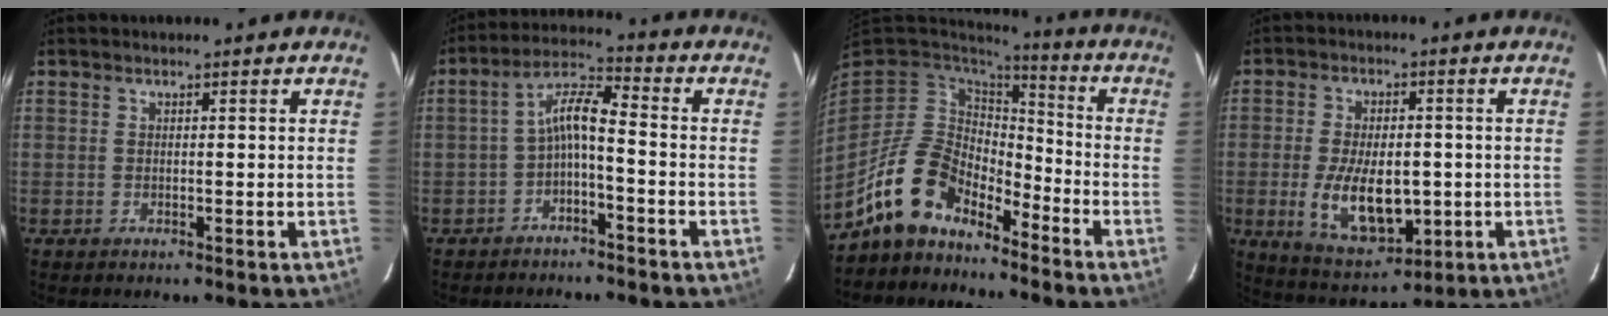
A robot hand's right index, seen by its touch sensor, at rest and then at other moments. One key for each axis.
{"total": 5.8, "fx": -2.6, "fy": 1.3, "fz": 5.0, "tx": -0.117, "ty": 0.019, "tz": -0.049}
{"total": 13.0, "fx": -10.4, "fy": 6.2, "fz": 4.7, "tx": -0.100, "ty": 0.017, "tz": -0.192}
{"total": 12.6, "fx": -2.2, "fy": 6.7, "fz": 10.5, "tx": -0.210, "ty": -0.014, "tz": -0.022}